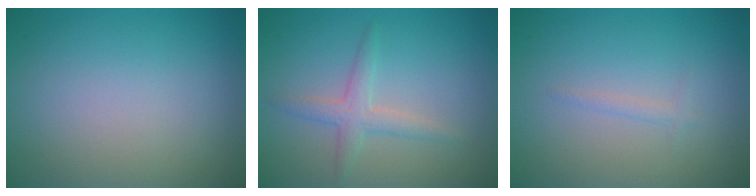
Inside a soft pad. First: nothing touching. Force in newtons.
{"total": 2.3, "press": 2.3, "slide": 0.1}
{"total": 1.0, "press": 1.0, "slide": 0.1}